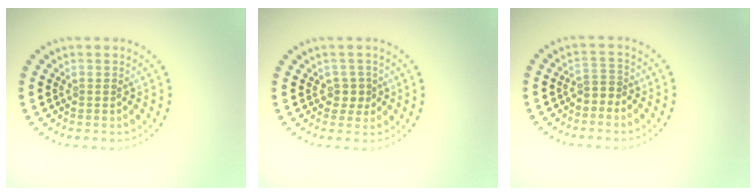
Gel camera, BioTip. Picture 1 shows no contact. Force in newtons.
{"total": 1.6, "press": 1.3, "slide": 0.9}
{"total": 1.6, "press": 1.2, "slide": 1.0}